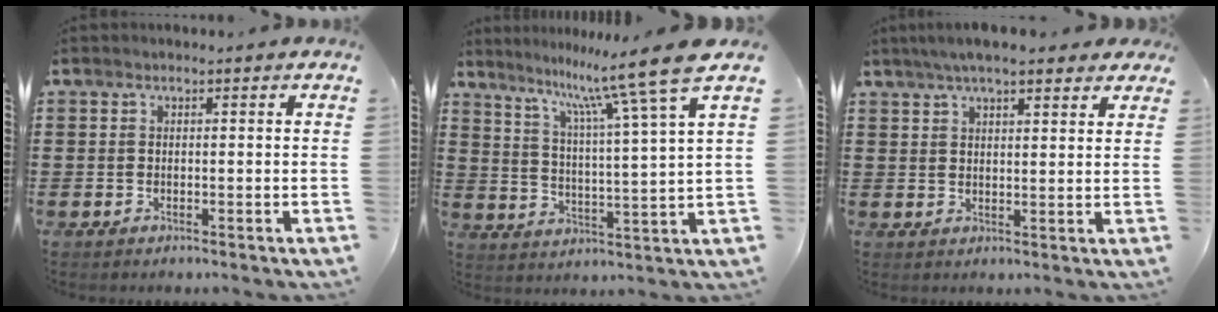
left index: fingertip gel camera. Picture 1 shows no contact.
{"total": 11.0, "force": [8.7, -1.3, 6.6], "torque": [-0.142, -0.048, 0.134]}
{"total": 5.4, "force": [4.4, 1.1, 3.1], "torque": [-0.069, 0.002, 0.078]}